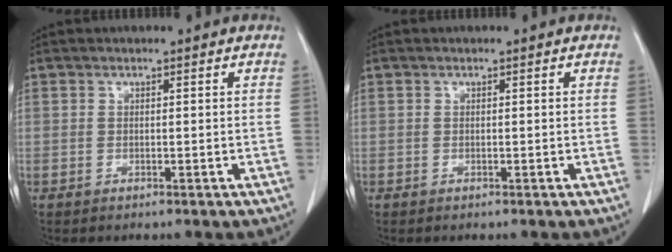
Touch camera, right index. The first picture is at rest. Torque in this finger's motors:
{"motor_torque": [0.00, 0.00, 0.00, 0.01]}